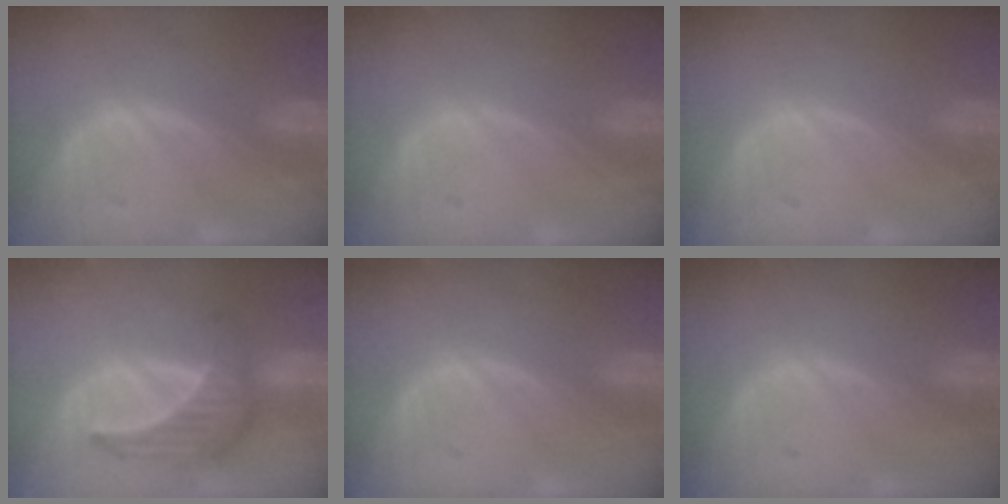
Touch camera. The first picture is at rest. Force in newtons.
{"total": 0.0}
{"total": 0.0}
{"total": 6.5, "press": 6.4, "slide": 1.0}
{"total": 0.0}
{"total": 0.0}